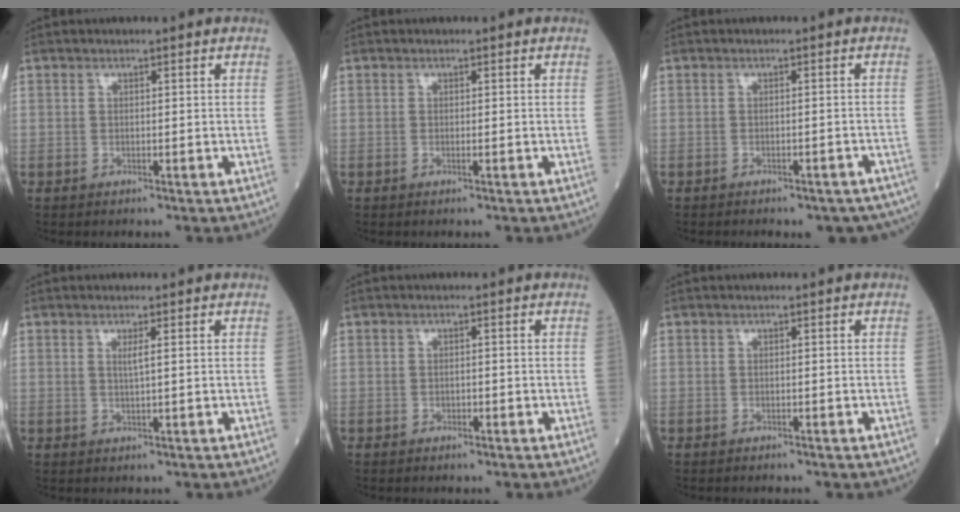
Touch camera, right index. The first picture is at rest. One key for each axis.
{"total": 0.0}
{"total": 8.9, "fx": -7.6, "fy": 3.1, "fz": 3.5, "tx": -0.037, "ty": 0.002, "tz": -0.078}
{"total": 1.4, "fx": 0.5, "fy": -0.2, "fz": 1.3, "tx": -0.029, "ty": -0.002, "tz": 0.008}
{"total": 0.9, "fx": -0.5, "fy": 0.5, "fz": 0.5, "tx": -0.007, "ty": 0.002, "tz": -0.006}
{"total": 1.4, "fx": -1.2, "fy": 0.3, "fz": 0.7, "tx": -0.012, "ty": -0.003, "tz": -0.012}